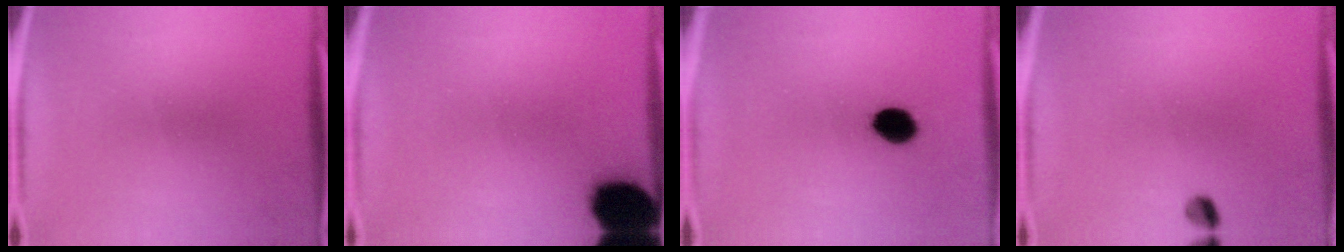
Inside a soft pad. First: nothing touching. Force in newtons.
{"total": 15.9}
{"total": 6.8}
{"total": 2.3}